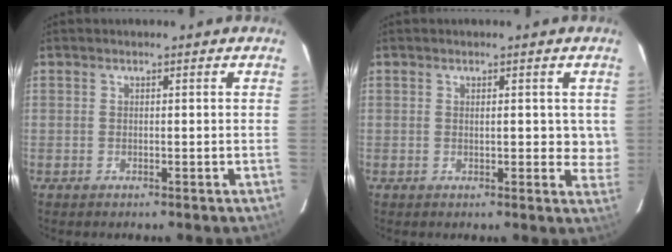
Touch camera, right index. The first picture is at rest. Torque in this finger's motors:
{"motor_torque": [-0.14, -0.05, 0.06, 0.00]}